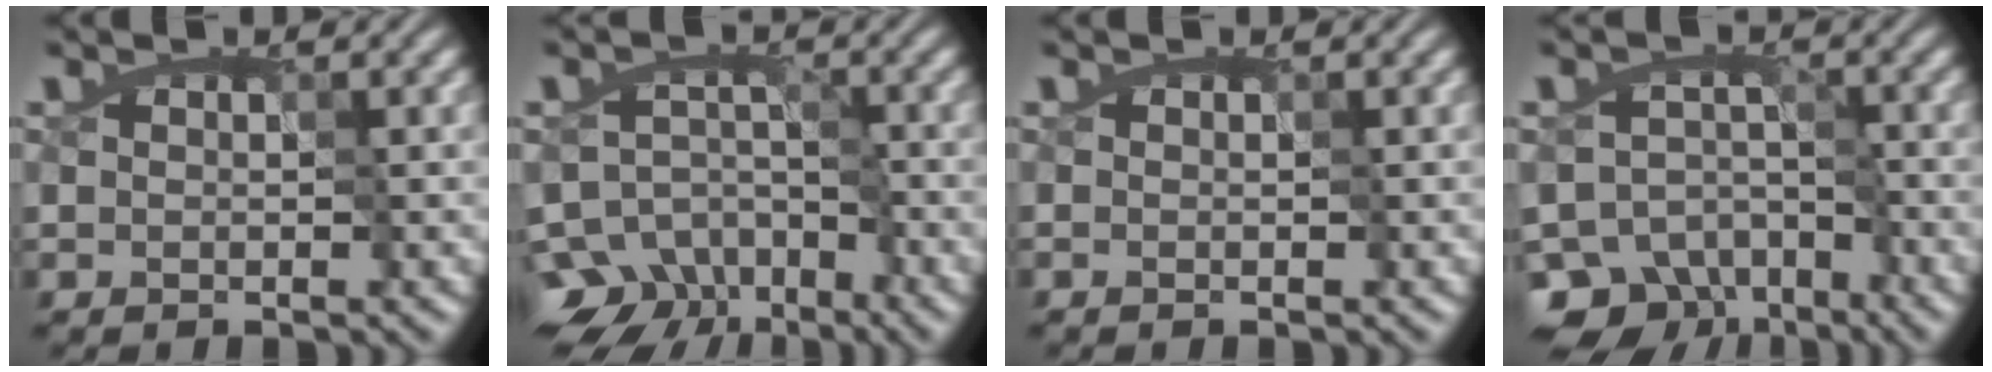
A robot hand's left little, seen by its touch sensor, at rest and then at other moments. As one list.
[{"total": 10.5, "force": [-7.6, 6.6, 3.0], "torque": [-0.033, 0.002, -0.118]}, {"total": 0.0}, {"total": 9.1, "force": [-6.8, 5.3, 2.7], "torque": [-0.017, 0.013, -0.105]}]